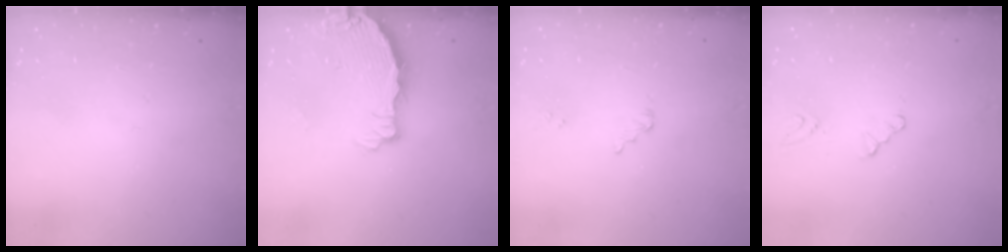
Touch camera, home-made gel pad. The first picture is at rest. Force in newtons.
{"total": 3.7, "press": 3.7, "slide": 0.4}
{"total": 2.5, "press": 2.5, "slide": 0.1}
{"total": 2.1, "press": 2.1, "slide": 0.3}